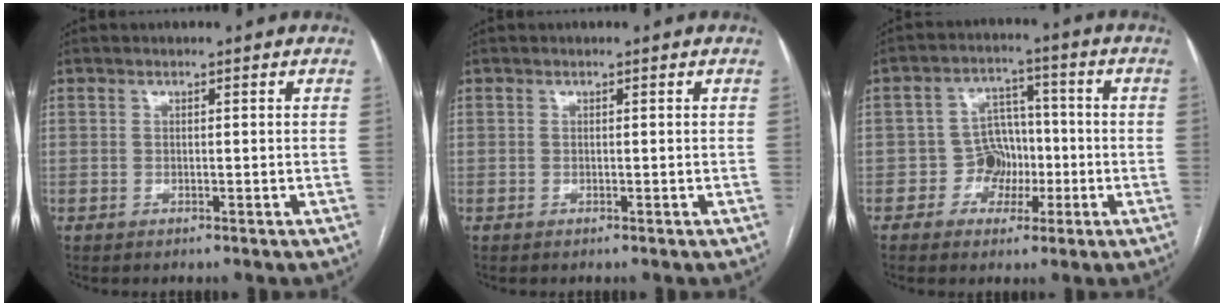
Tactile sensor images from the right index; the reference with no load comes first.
{"total": 0.0}
{"total": 6.2, "force": [-1.7, 5.4, 2.4], "torque": [-0.033, 0.024, -0.026]}